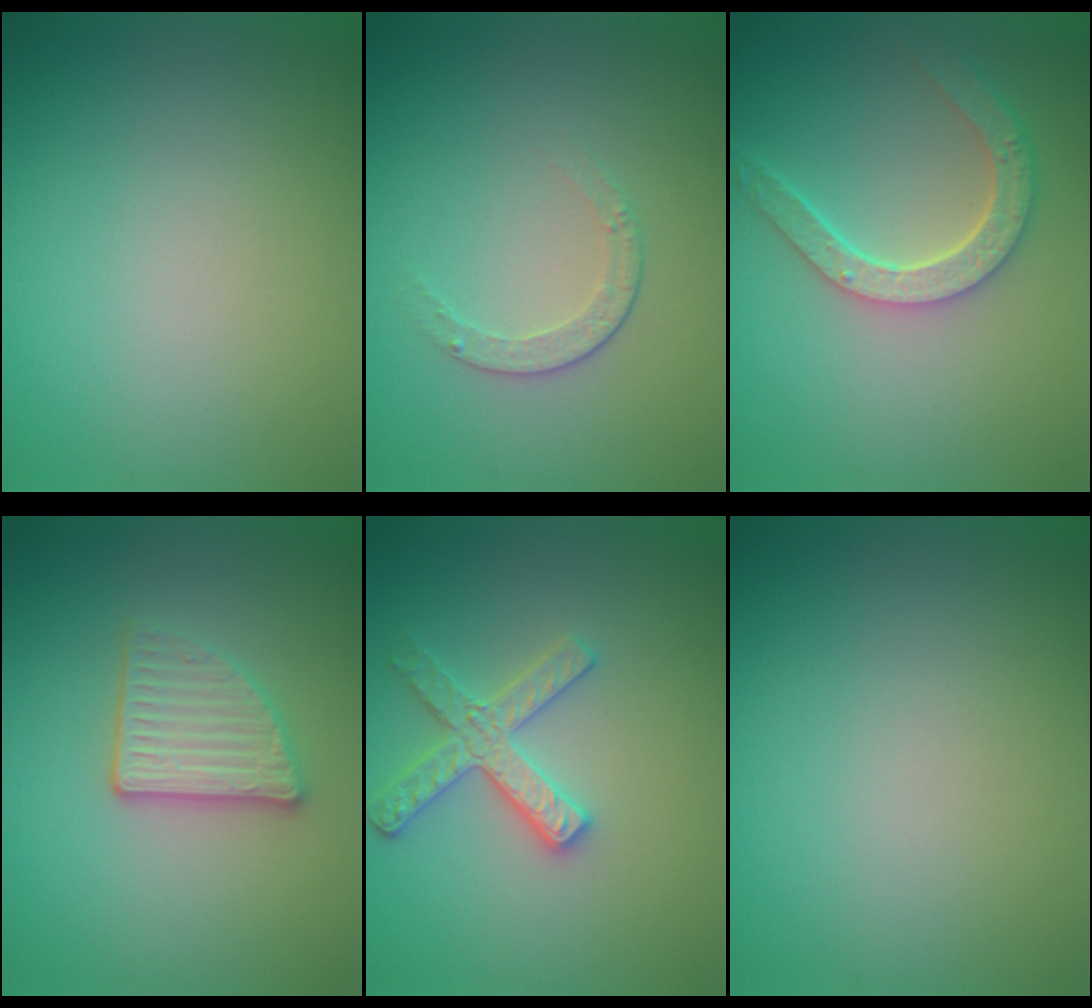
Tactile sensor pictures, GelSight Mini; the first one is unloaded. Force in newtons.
{"total": 1.6, "press": 1.2, "slide": 1.1}
{"total": 4.6, "press": 3.7, "slide": 2.7}
{"total": 3.4, "press": 3.0, "slide": 1.6}
{"total": 3.2, "press": 3.0, "slide": 1.0}
{"total": 0.0}